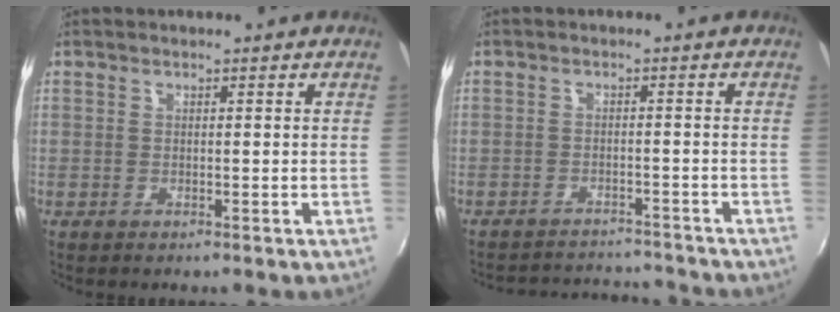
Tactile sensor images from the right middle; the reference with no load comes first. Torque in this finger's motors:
{"motor_torque": [0.85, -1.29, 0.03, 0.06]}